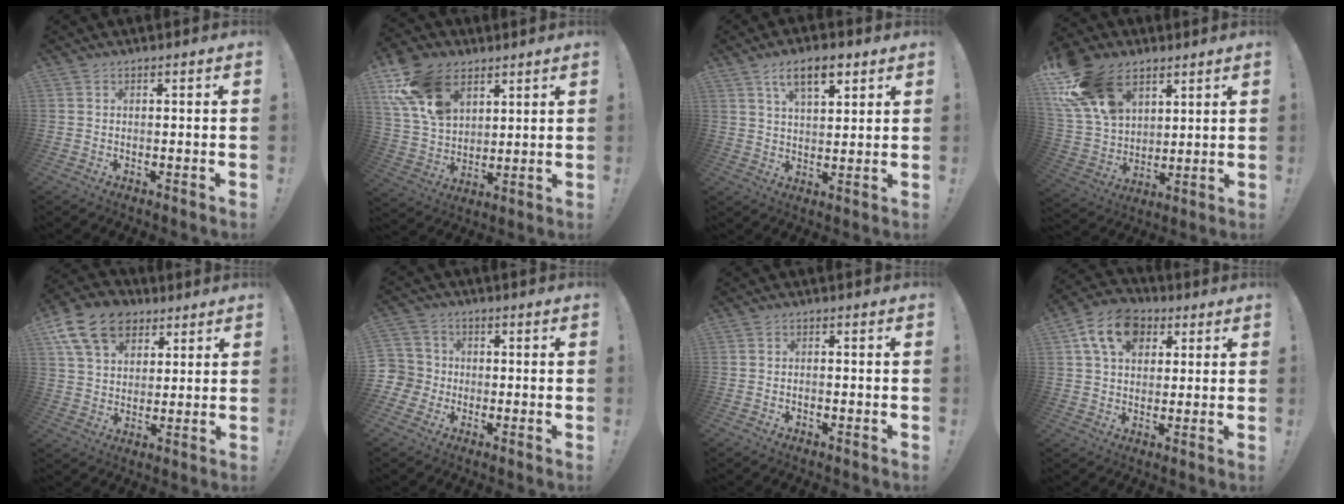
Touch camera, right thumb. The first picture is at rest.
{"total": 17.7, "force": [9.0, 11.6, 9.8], "torque": [-0.200, -0.036, 0.176]}
{"total": 9.2, "force": [5.3, 3.9, 6.4], "torque": [-0.099, -0.013, 0.093]}
{"total": 20.0, "force": [10.4, 13.0, 11.2], "torque": [-0.227, -0.047, 0.198]}
{"total": 16.3, "force": [8.0, 11.6, 8.1], "torque": [-0.140, -0.034, 0.153]}
{"total": 5.9, "force": [-1.3, 5.7, 0.9], "torque": [-0.031, 0.012, -0.023]}
{"total": 0.8, "force": [-0.5, 0.5, 0.3], "torque": [-0.007, 0.002, -0.008]}
{"total": 13.1, "force": [5.4, 9.4, 7.3], "torque": [-0.121, -0.006, 0.105]}